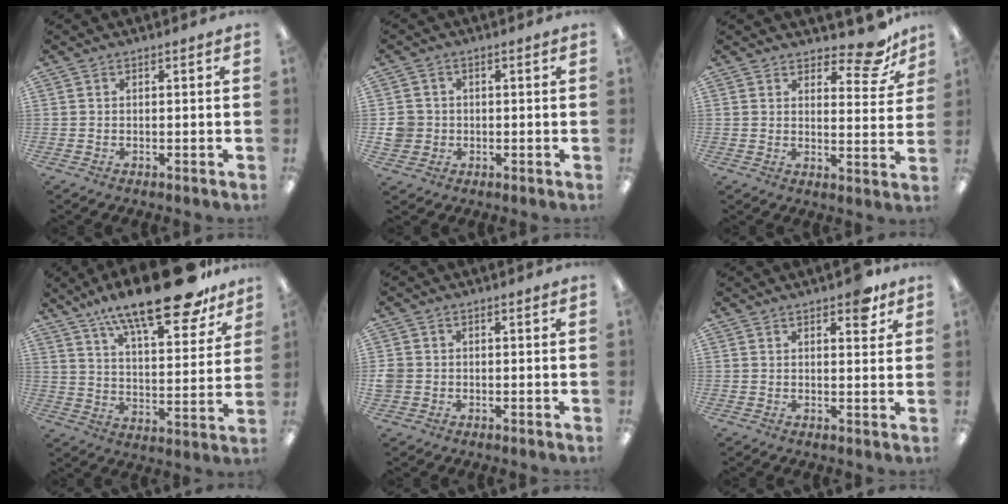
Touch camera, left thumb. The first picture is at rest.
{"total": 4.8, "force": [-0.3, 4.7, 1.1], "torque": [-0.025, 0.008, -0.005]}
{"total": 9.5, "force": [7.4, 3.4, 4.8], "torque": [-0.043, -0.053, 0.124]}
{"total": 20.9, "force": [15.6, 6.2, 12.5], "torque": [-0.190, -0.100, 0.257]}
{"total": 2.7, "force": [-0.4, 2.6, 0.6], "torque": [-0.010, 0.005, -0.008]}
{"total": 4.7, "force": [3.2, 2.1, 2.8], "torque": [-0.023, -0.014, 0.048]}